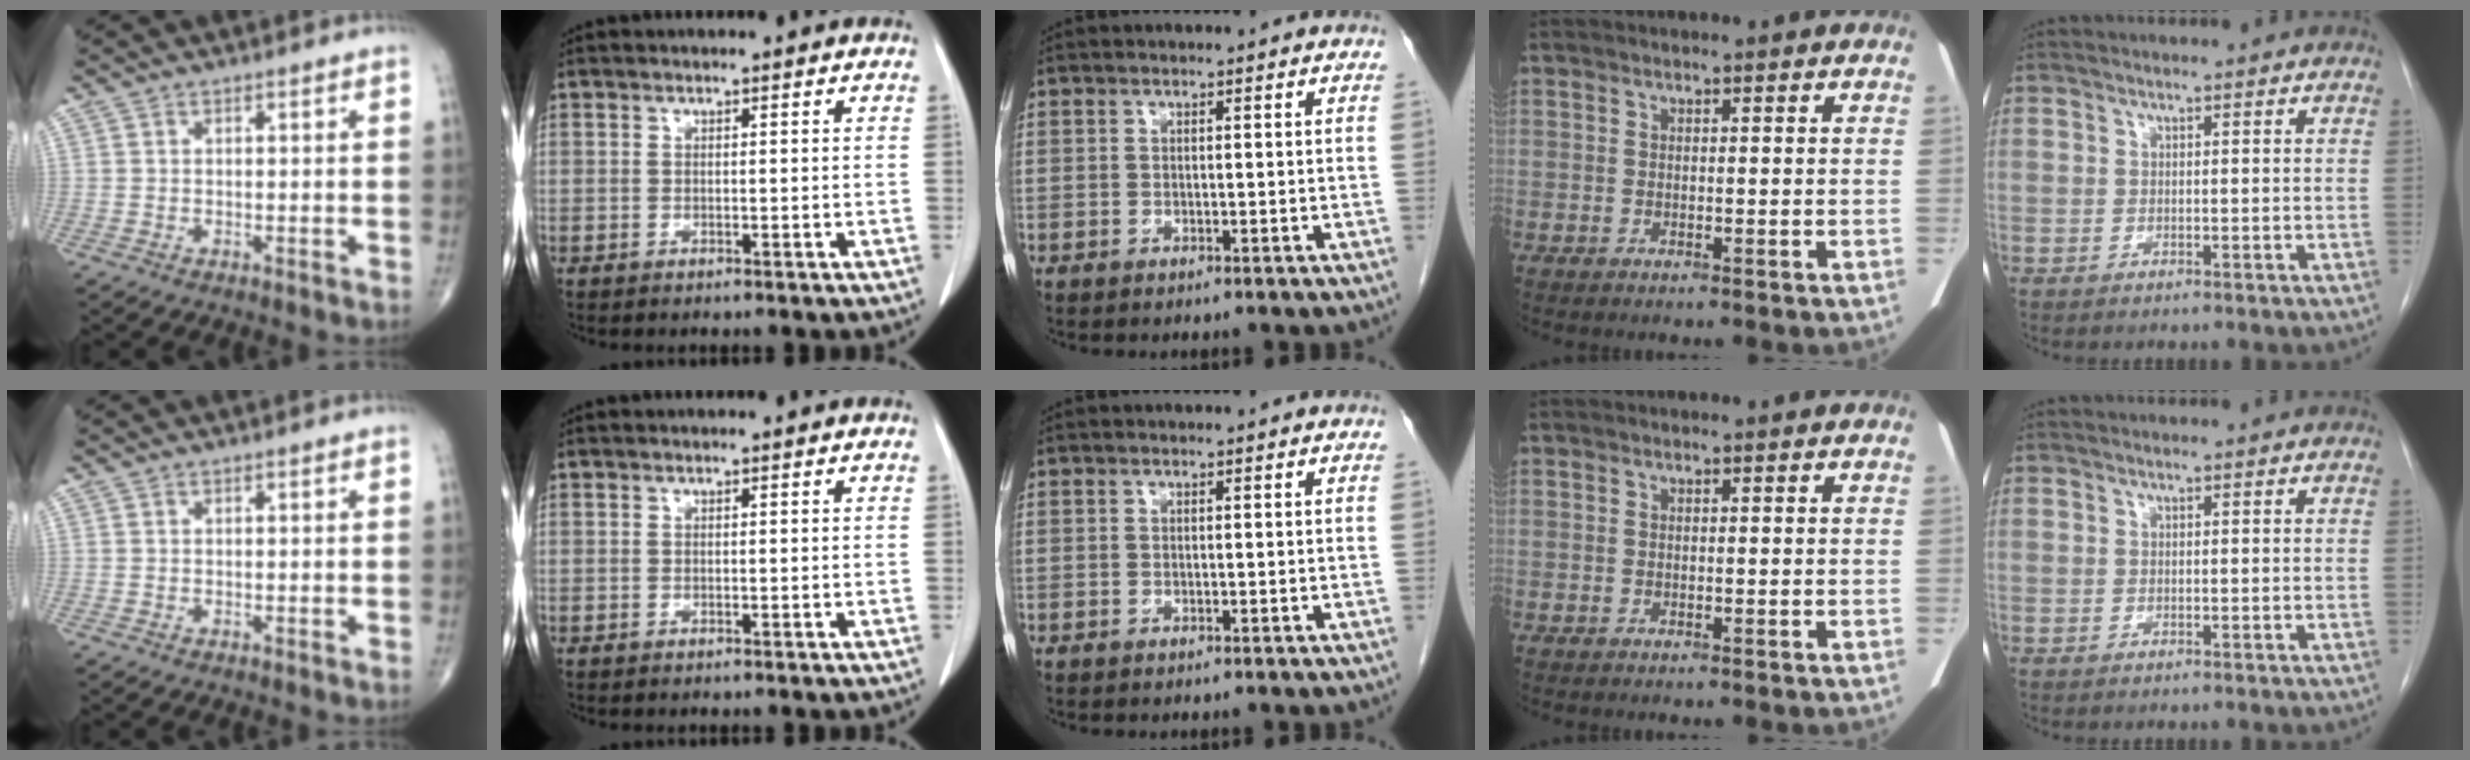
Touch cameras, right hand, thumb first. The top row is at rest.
{}